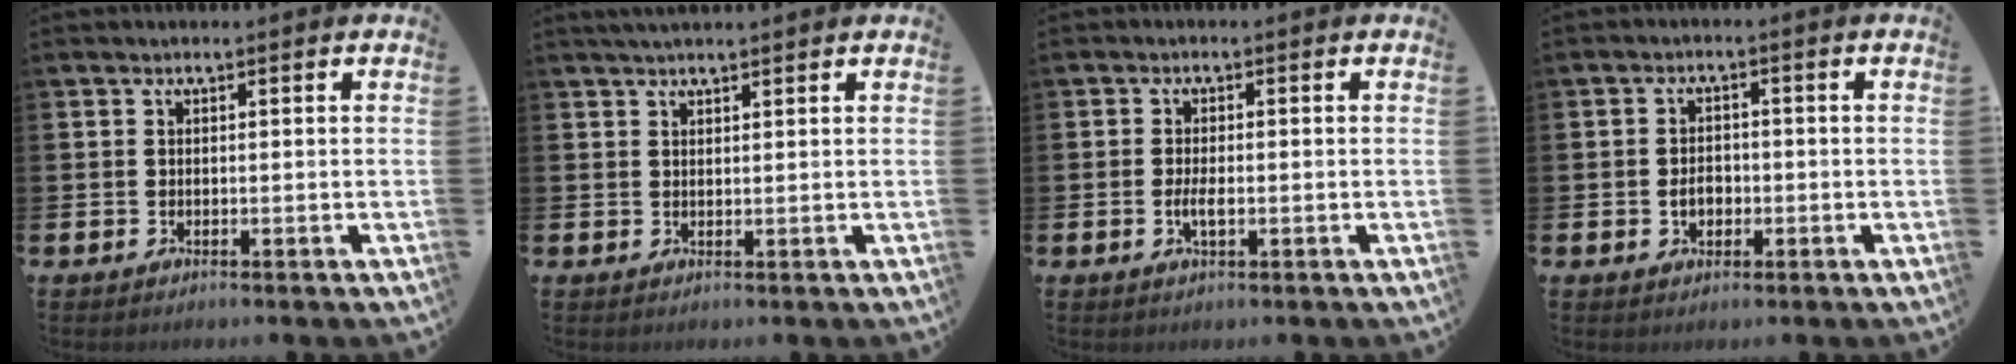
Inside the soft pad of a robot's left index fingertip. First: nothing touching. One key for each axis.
{"total": 1.7, "fx": 1.6, "fy": 0.2, "fz": 0.6, "tx": -0.014, "ty": 0.000, "tz": 0.028}
{"total": 2.2, "fx": -0.3, "fy": 0.7, "fz": 2.0, "tx": -0.032, "ty": -0.002, "tz": -0.007}
{"total": 2.6, "fx": -0.6, "fy": 1.9, "fz": 1.6, "tx": -0.020, "ty": -0.001, "tz": -0.016}